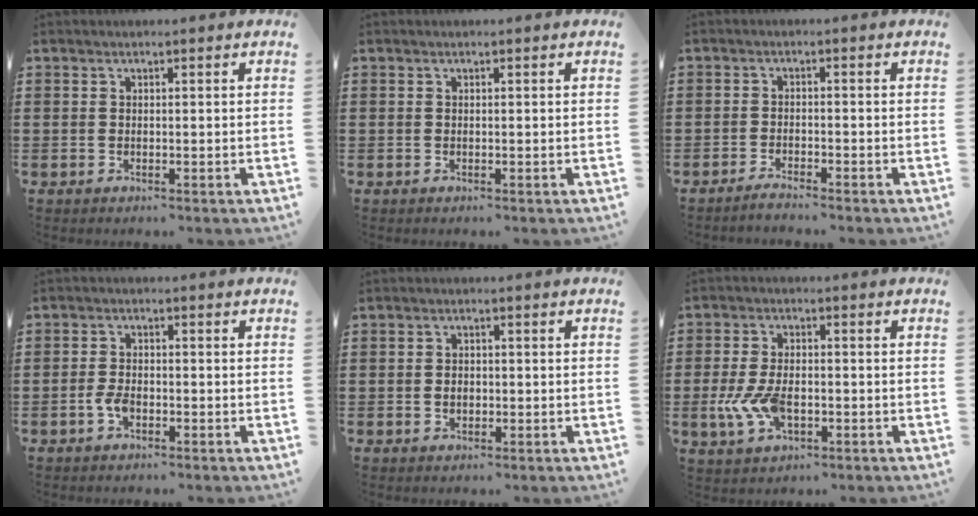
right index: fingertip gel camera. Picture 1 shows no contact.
{"total": 0.0}
{"total": 2.3, "force": [-2.2, -0.2, 0.4], "torque": [-0.007, 0.002, -0.043]}
{"total": 2.6, "force": [-1.2, 1.2, 2.0], "torque": [-0.053, -0.006, -0.025]}
{"total": 1.5, "force": [-0.3, 1.1, 1.1], "torque": [-0.024, 0.003, -0.008]}
{"total": 6.9, "force": [-1.8, 3.4, 5.7], "torque": [-0.140, -0.008, -0.037]}